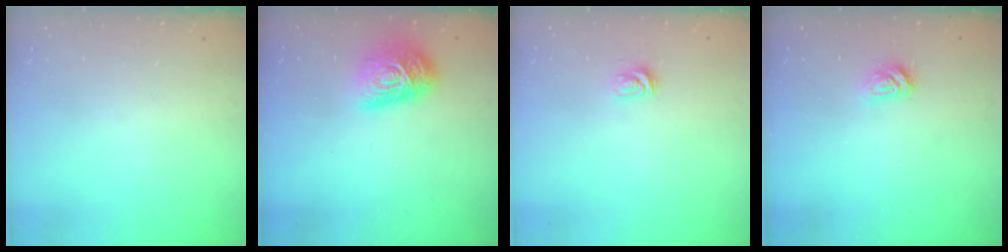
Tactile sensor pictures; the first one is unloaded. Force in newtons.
{"total": 14.9, "press": 14.9, "slide": 0.7}
{"total": 3.9, "press": 3.8, "slide": 0.4}
{"total": 4.1, "press": 4.1, "slide": 0.6}